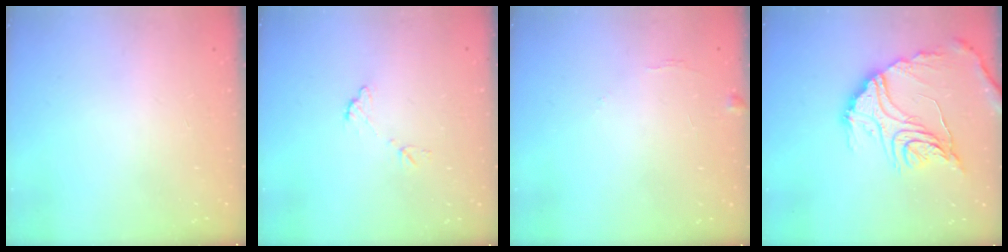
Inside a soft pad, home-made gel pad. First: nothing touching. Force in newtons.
{"total": 7.3, "press": 7.3, "slide": 0.3}
{"total": 6.5, "press": 6.5, "slide": 0.3}
{"total": 19.7, "press": 19.7, "slide": 1.6}